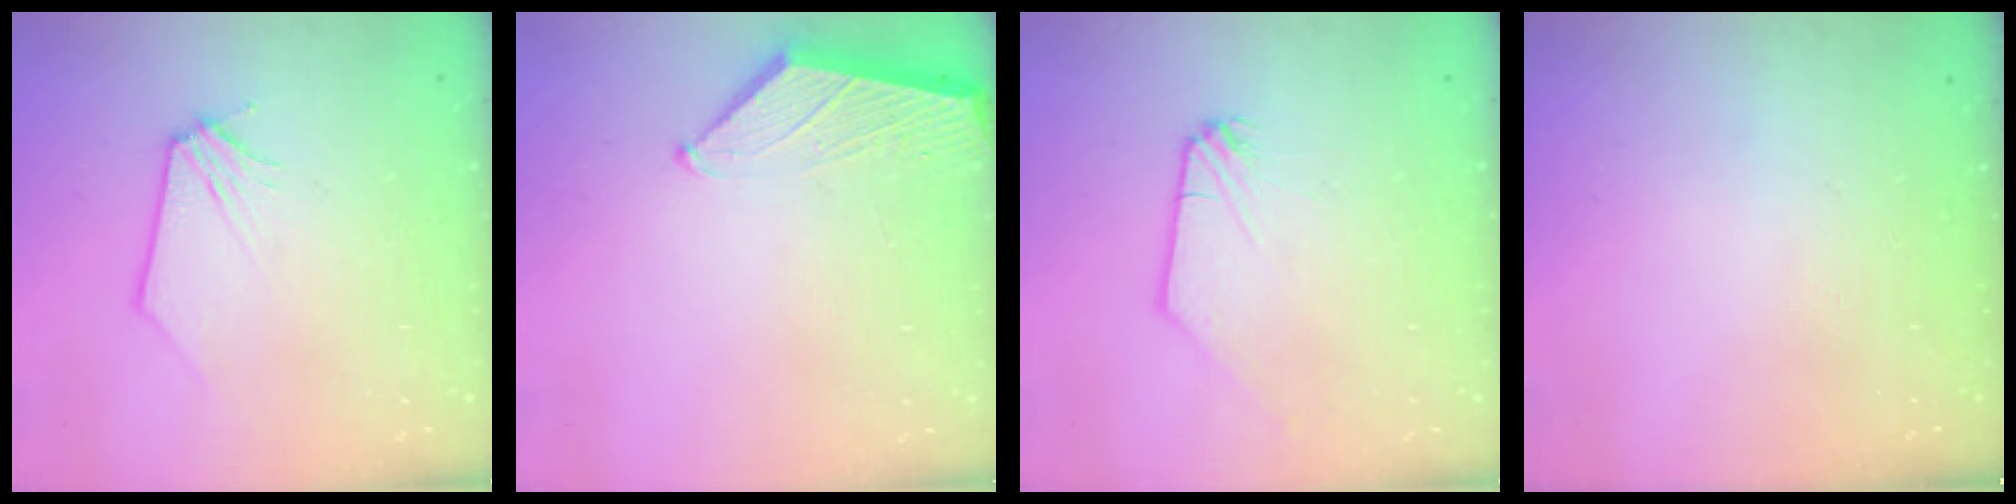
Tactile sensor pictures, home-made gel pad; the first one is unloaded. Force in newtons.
{"total": 1.5, "press": 1.4, "slide": 0.2}
{"total": 0.0}
{"total": 0.0}